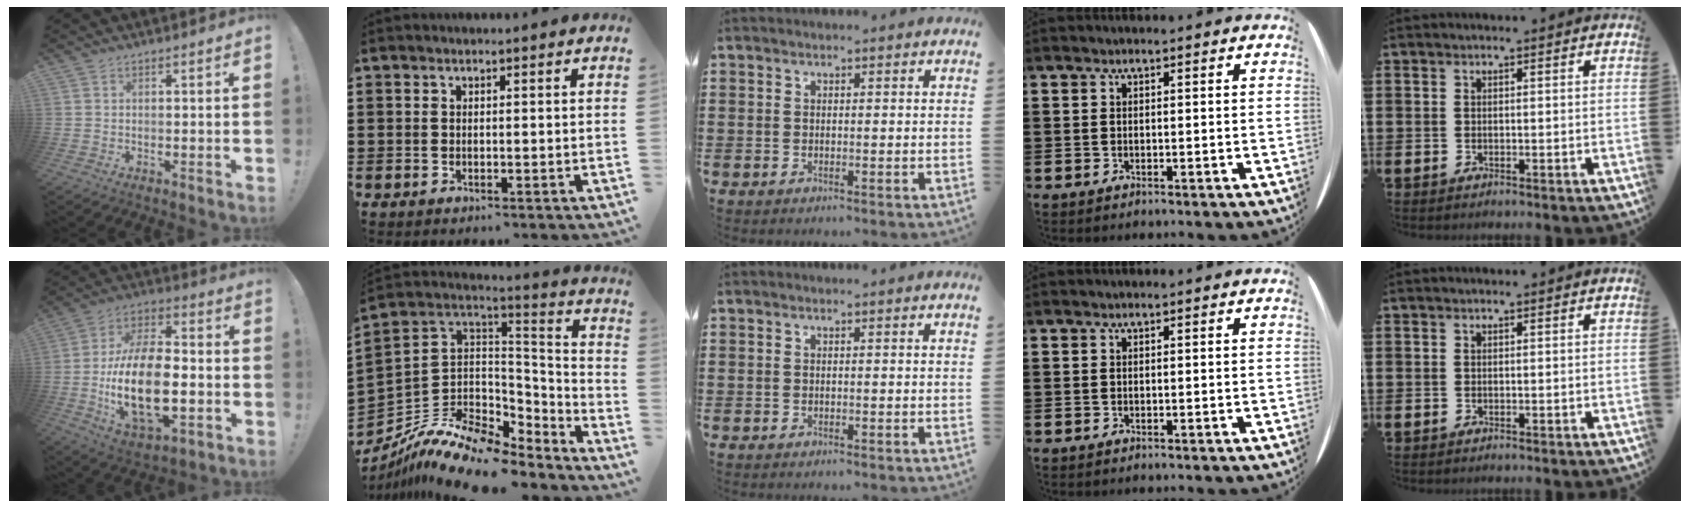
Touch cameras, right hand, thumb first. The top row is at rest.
{"thumb": {"total": 22.8, "force": [-4.6, 12.0, 18.8], "torque": [-0.358, 0.015, -0.072]}, "index": {"total": 10.5, "force": [-7.5, 4.9, 5.3], "torque": [-0.126, 0.001, -0.144]}}